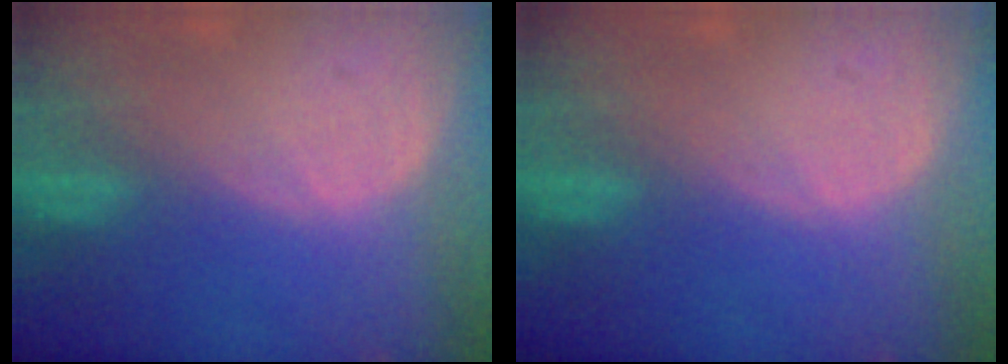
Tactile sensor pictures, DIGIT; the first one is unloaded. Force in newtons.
{"total": 0.0}